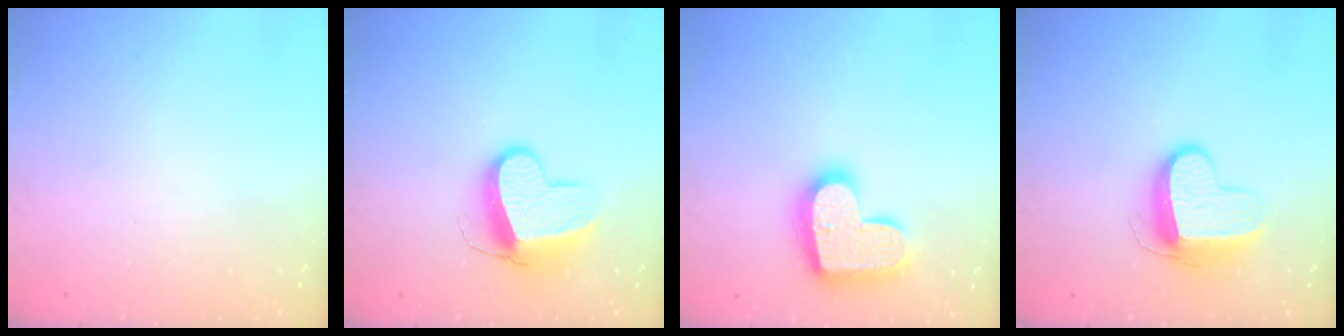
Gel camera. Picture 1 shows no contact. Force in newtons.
{"total": 10.9, "press": 10.8, "slide": 1.3}
{"total": 17.6, "press": 17.5, "slide": 1.0}
{"total": 10.7, "press": 10.6, "slide": 1.1}